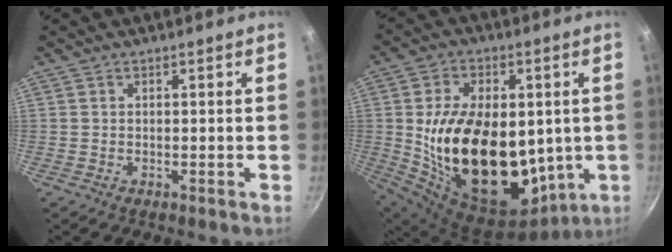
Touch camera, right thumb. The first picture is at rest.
{"total": 28.0, "force": [0.8, 17.3, 22.0], "torque": [-0.359, -0.019, 0.030]}